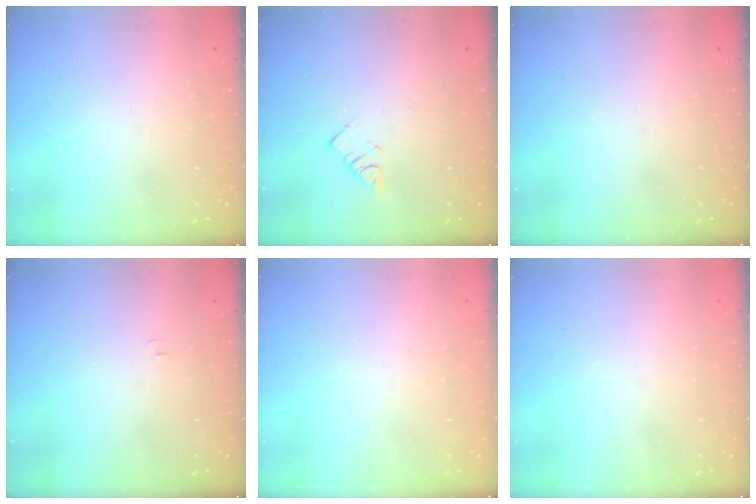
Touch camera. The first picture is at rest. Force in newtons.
{"total": 3.2, "press": 3.2, "slide": 0.4}
{"total": 0.0}
{"total": 3.7, "press": 3.7, "slide": 0.5}
{"total": 1.6, "press": 1.6, "slide": 0.1}
{"total": 1.6, "press": 1.6, "slide": 0.1}